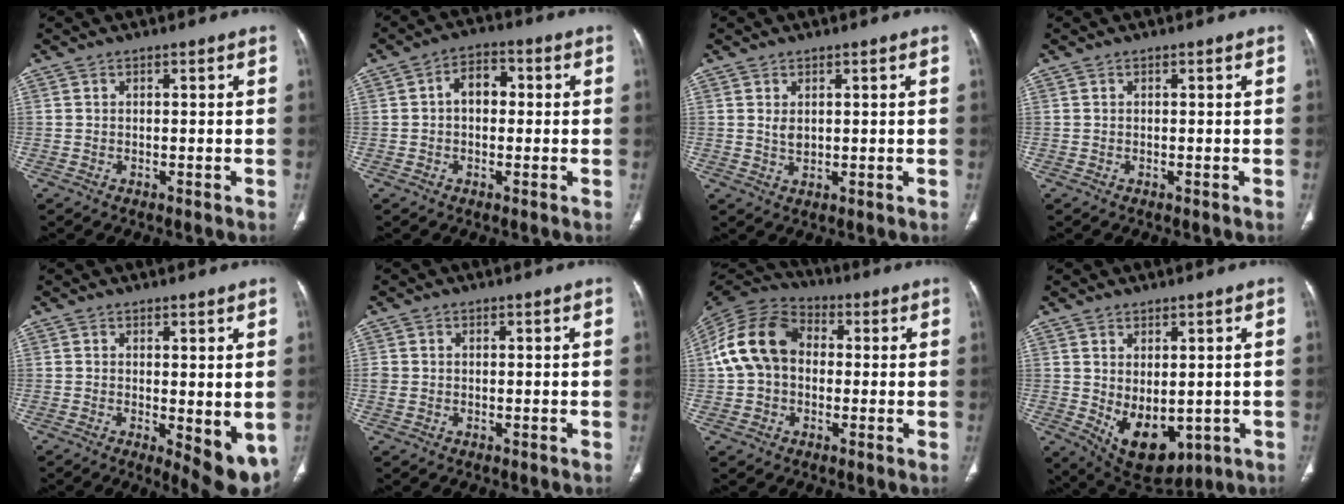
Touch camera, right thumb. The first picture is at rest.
{"total": 5.4, "force": [0.2, 3.8, 3.8], "torque": [-0.040, 0.021, -0.007]}
{"total": 2.1, "force": [0.7, 1.3, 1.5], "torque": [-0.025, -0.006, 0.018]}
{"total": 0.0}
{"total": 8.0, "force": [-1.2, 2.9, 7.4], "torque": [-0.090, -0.021, -0.008]}
{"total": 1.8, "force": [-0.1, 1.6, 0.9], "torque": [-0.021, 0.002, 0.000]}
{"total": 14.3, "force": [0.9, 10.9, 9.2], "torque": [-0.167, 0.036, 0.005]}
{"total": 10.8, "force": [-1.5, 6.3, 8.6], "torque": [-0.115, -0.010, 0.008]}